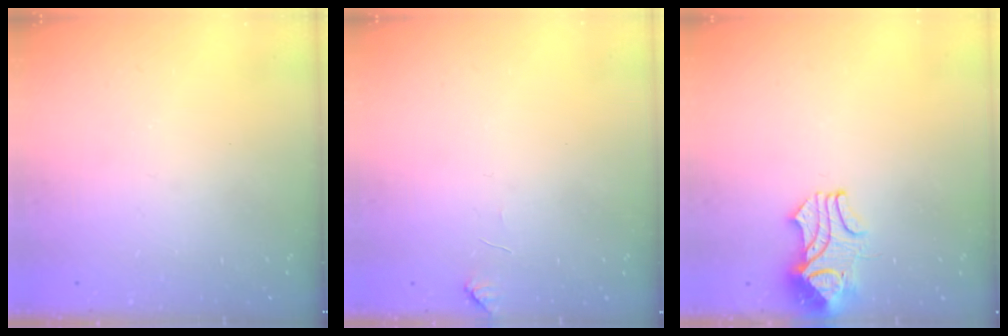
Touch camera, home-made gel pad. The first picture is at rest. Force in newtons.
{"total": 2.2, "press": 2.2, "slide": 0.5}
{"total": 2.4, "press": 2.2, "slide": 0.9}